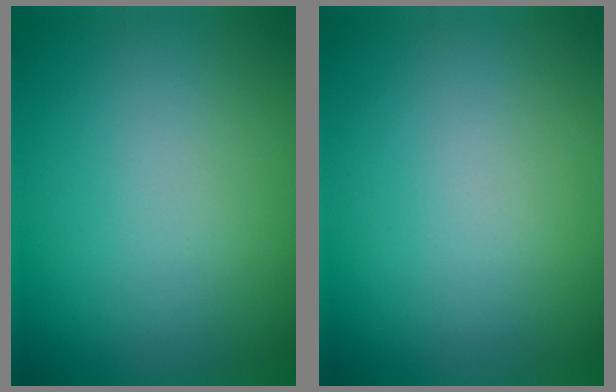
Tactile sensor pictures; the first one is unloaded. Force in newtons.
{"total": 0.0}